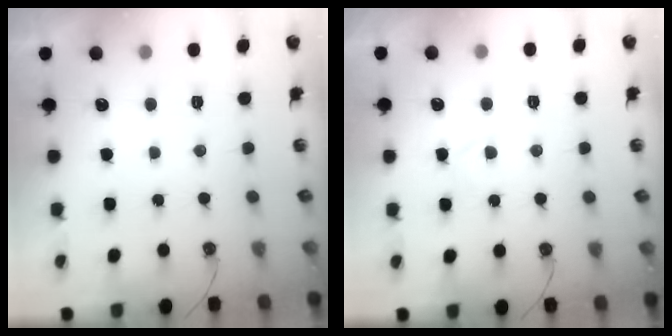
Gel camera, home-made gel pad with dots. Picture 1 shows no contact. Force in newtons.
{"total": 2.3, "press": 2.2, "slide": 0.3}